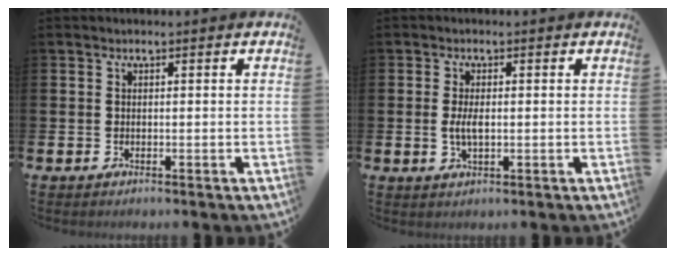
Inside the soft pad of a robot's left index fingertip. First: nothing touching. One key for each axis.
{"total": 2.8, "fx": 0.1, "fy": 1.2, "fz": 2.5, "tx": -0.054, "ty": -0.001, "tz": -0.003}